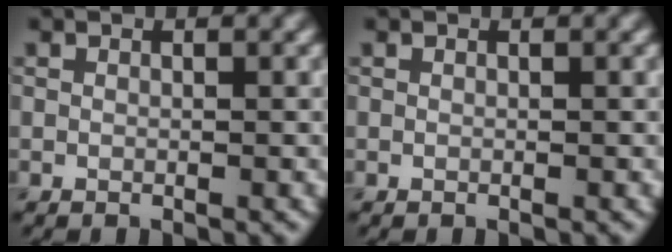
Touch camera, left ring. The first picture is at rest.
{"total": 0.0}